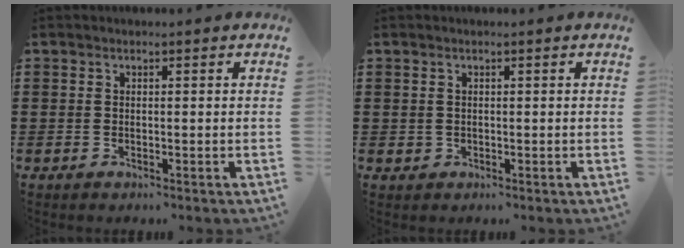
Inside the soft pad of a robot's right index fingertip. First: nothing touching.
{"total": 0.7, "force": [0.1, 0.6, 0.2], "torque": [-0.006, 0.003, 0.001]}